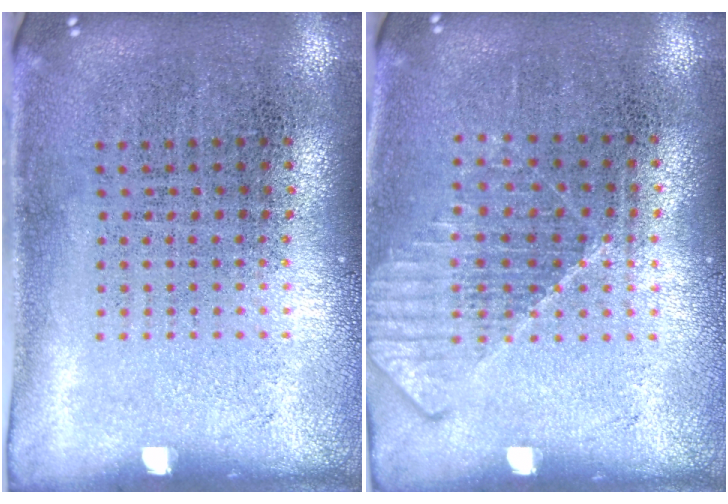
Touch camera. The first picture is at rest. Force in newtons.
{"total": 1.3, "press": 1.2, "slide": 0.4}